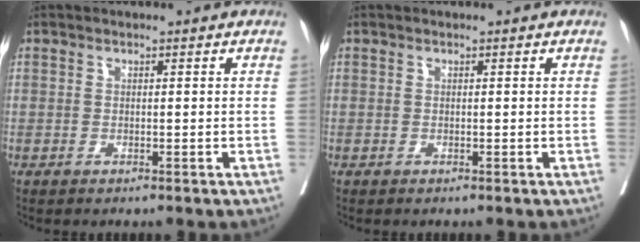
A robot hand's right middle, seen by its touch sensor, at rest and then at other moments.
{"total": 0.0}